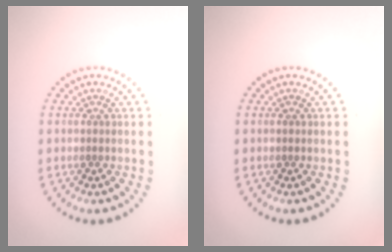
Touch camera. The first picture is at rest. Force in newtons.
{"total": 0.5, "press": 0.5, "slide": 0.1}